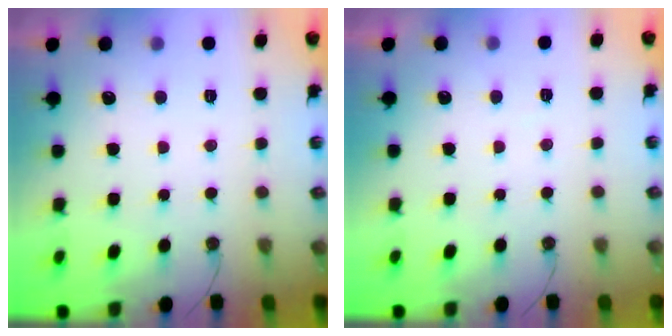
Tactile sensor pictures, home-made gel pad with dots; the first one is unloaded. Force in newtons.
{"total": 2.7, "press": 2.7, "slide": 0.5}